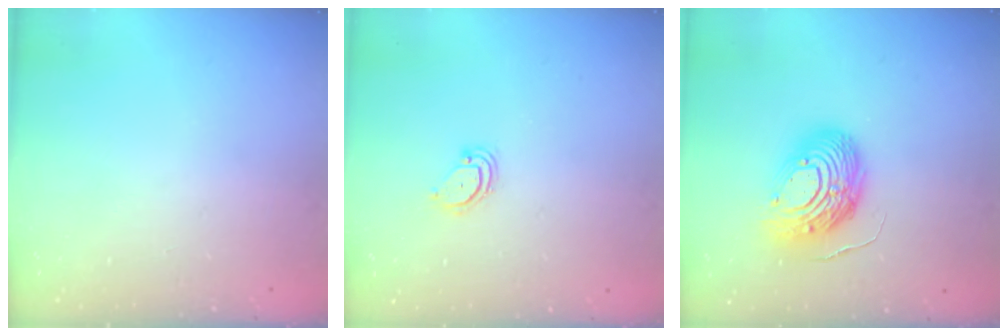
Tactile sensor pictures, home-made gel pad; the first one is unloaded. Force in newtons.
{"total": 3.4, "press": 3.4, "slide": 0.2}
{"total": 14.1, "press": 13.9, "slide": 2.6}